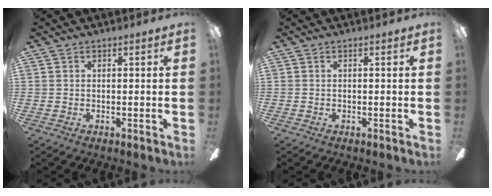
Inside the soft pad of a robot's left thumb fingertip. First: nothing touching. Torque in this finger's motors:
{"motor_torque": [0.00, 0.00, -0.03, 0.02, 0.00]}